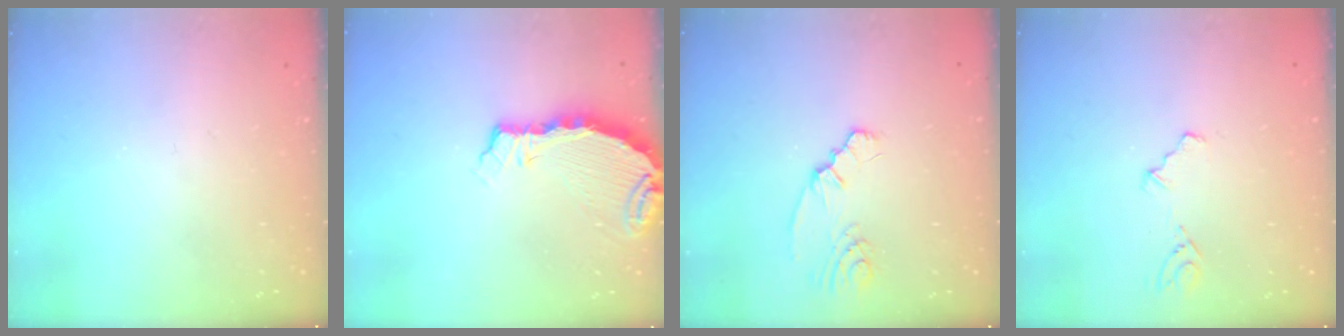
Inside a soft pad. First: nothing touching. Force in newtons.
{"total": 5.6, "press": 5.6, "slide": 0.6}
{"total": 2.3, "press": 2.3, "slide": 0.5}
{"total": 3.9, "press": 3.7, "slide": 1.1}